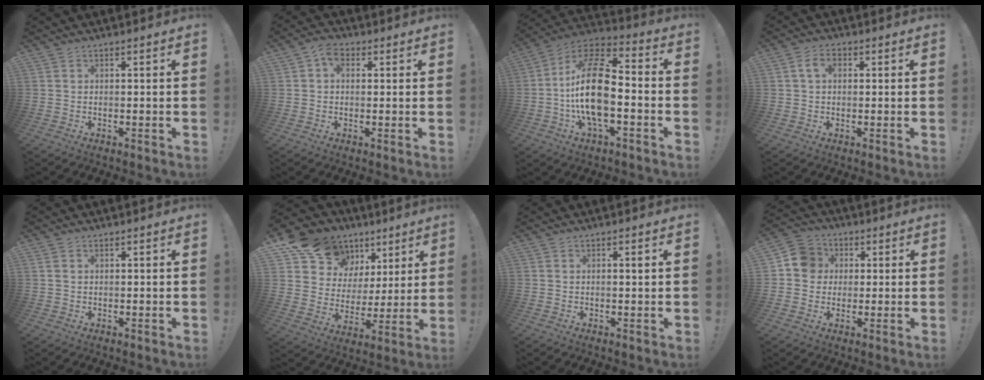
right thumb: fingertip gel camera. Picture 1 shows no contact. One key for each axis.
{"total": 4.4, "fx": 1.0, "fy": 3.2, "fz": 2.8, "tx": -0.048, "ty": 0.004, "tz": 0.019}
{"total": 21.0, "fx": -3.6, "fy": 10.1, "fz": 18.0, "tx": -0.341, "ty": 0.030, "tz": -0.060}
{"total": 4.7, "fx": 1.3, "fy": 3.0, "fz": 3.4, "tx": -0.066, "ty": 0.006, "tz": 0.021}
{"total": 1.0, "fx": 0.5, "fy": 0.7, "fz": 0.4, "tx": -0.014, "ty": 0.004, "tz": 0.011}
{"total": 15.1, "fx": 10.7, "fy": 10.1, "fz": 3.4, "tx": -0.052, "ty": -0.076, "tz": 0.213}
{"total": 1.1, "fx": 0.3, "fy": -0.1, "fz": 1.1, "tx": -0.005, "ty": -0.004, "tz": -0.001}
{"total": 9.0, "fx": 1.1, "fy": 8.5, "fz": 2.8, "tx": -0.028, "ty": 0.012, "tz": 0.026}